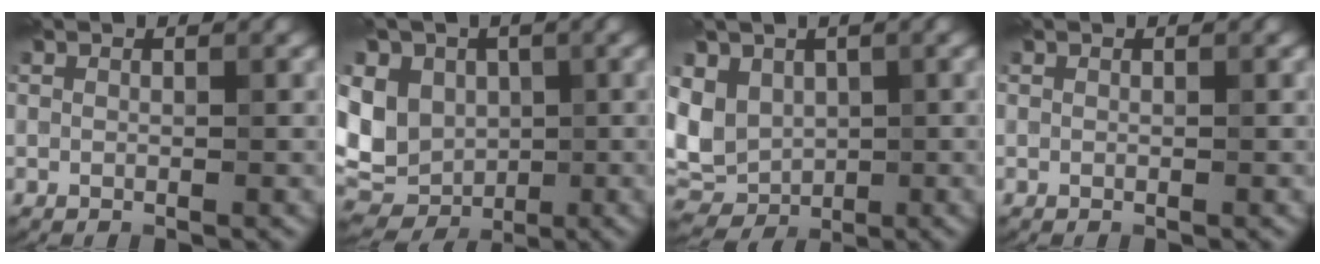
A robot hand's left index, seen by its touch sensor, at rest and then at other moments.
{"total": 8.6, "force": [0.9, 7.1, 4.8], "torque": [-0.087, 0.010, 0.009]}
{"total": 6.3, "force": [0.8, 5.0, 3.7], "torque": [-0.076, -0.008, 0.012]}
{"total": 0.0}